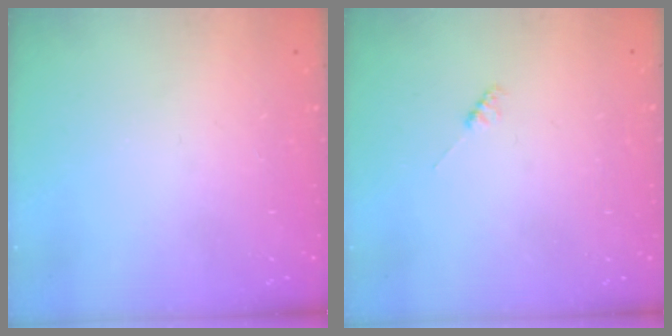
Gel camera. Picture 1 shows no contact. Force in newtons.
{"total": 2.3, "press": 2.3, "slide": 0.3}